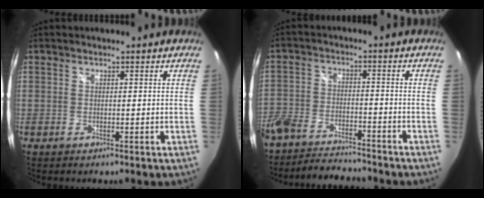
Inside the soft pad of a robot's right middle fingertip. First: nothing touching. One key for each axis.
{"total": 12.1, "fx": -10.1, "fy": 4.6, "fz": 4.7, "tx": -0.134, "ty": -0.013, "tz": -0.176}